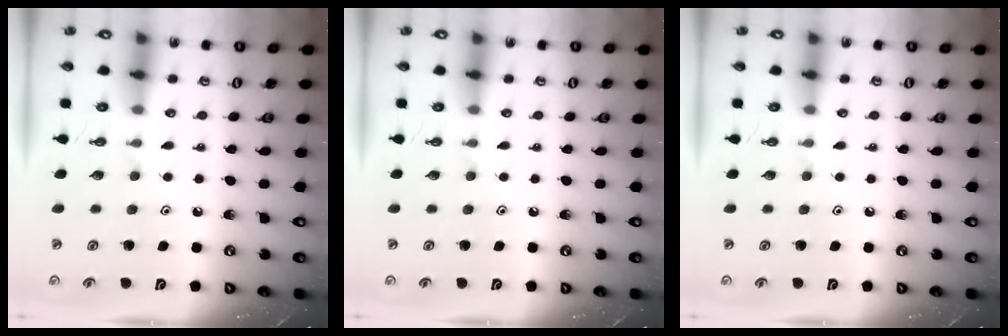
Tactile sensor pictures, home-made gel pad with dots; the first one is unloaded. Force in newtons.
{"total": 0.0}
{"total": 0.0}